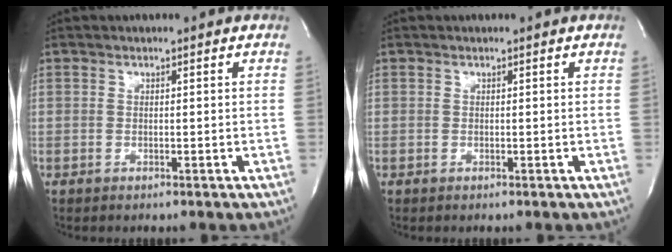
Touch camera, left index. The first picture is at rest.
{"total": 0.0}